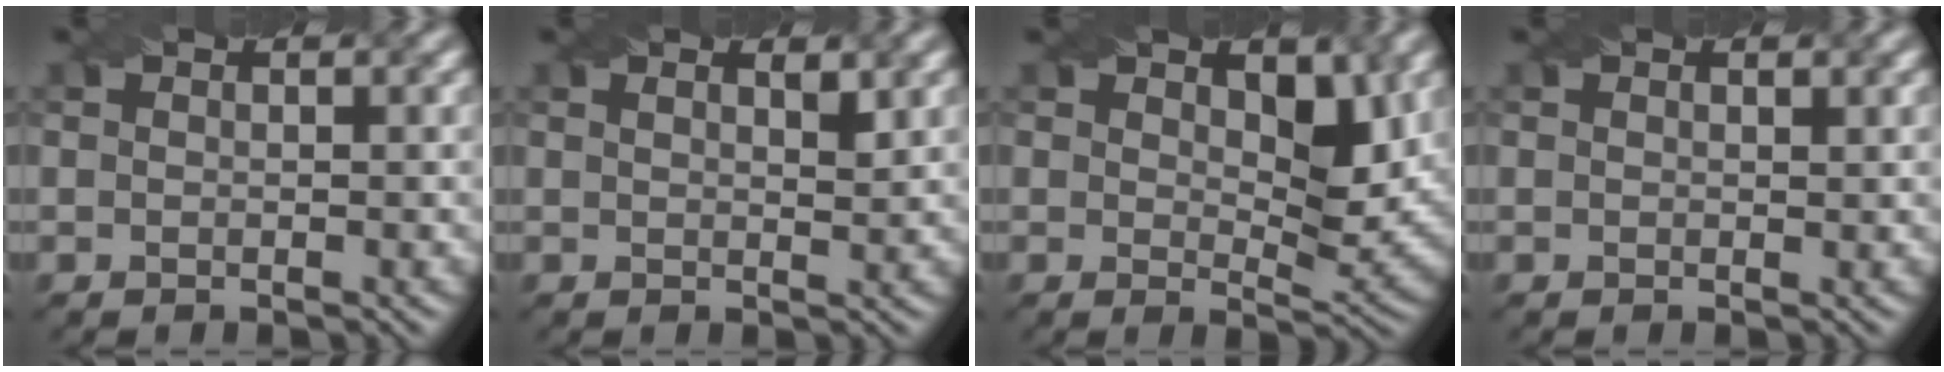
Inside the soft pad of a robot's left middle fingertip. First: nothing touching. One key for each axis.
{"total": 1.3, "fx": 0.9, "fy": 0.3, "fz": 1.0, "tx": -0.013, "ty": -0.002, "tz": 0.018}
{"total": 4.4, "fx": 1.5, "fy": 2.3, "fz": 3.4, "tx": -0.049, "ty": -0.014, "tz": 0.027}
{"total": 0.6, "fx": 0.5, "fy": 0.3, "fz": 0.3, "tx": -0.003, "ty": 0.000, "tz": 0.007}